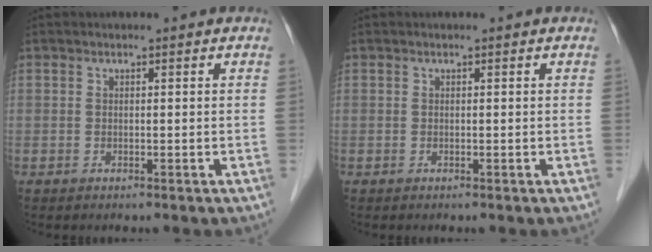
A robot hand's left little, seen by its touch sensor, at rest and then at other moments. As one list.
[{"total": 0.0}]